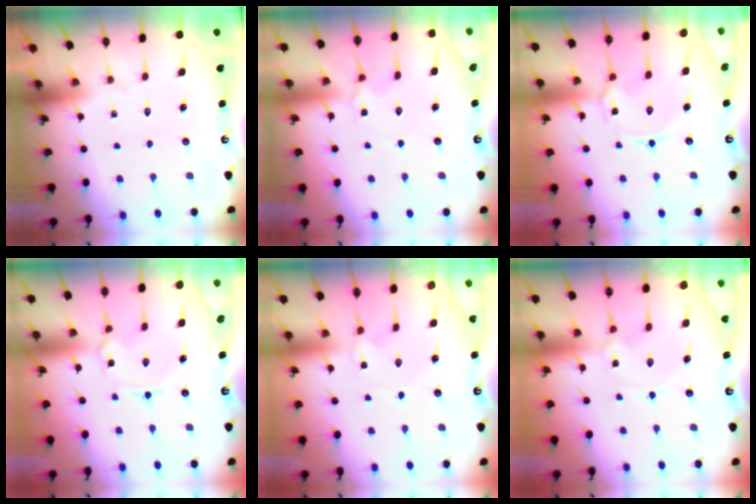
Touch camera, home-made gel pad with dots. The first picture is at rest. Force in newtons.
{"total": 4.6, "press": 4.6, "slide": 0.6}
{"total": 3.0, "press": 2.9, "slide": 0.4}
{"total": 1.8, "press": 1.8, "slide": 0.3}
{"total": 1.4, "press": 1.4, "slide": 0.3}
{"total": 2.4, "press": 2.4, "slide": 0.3}